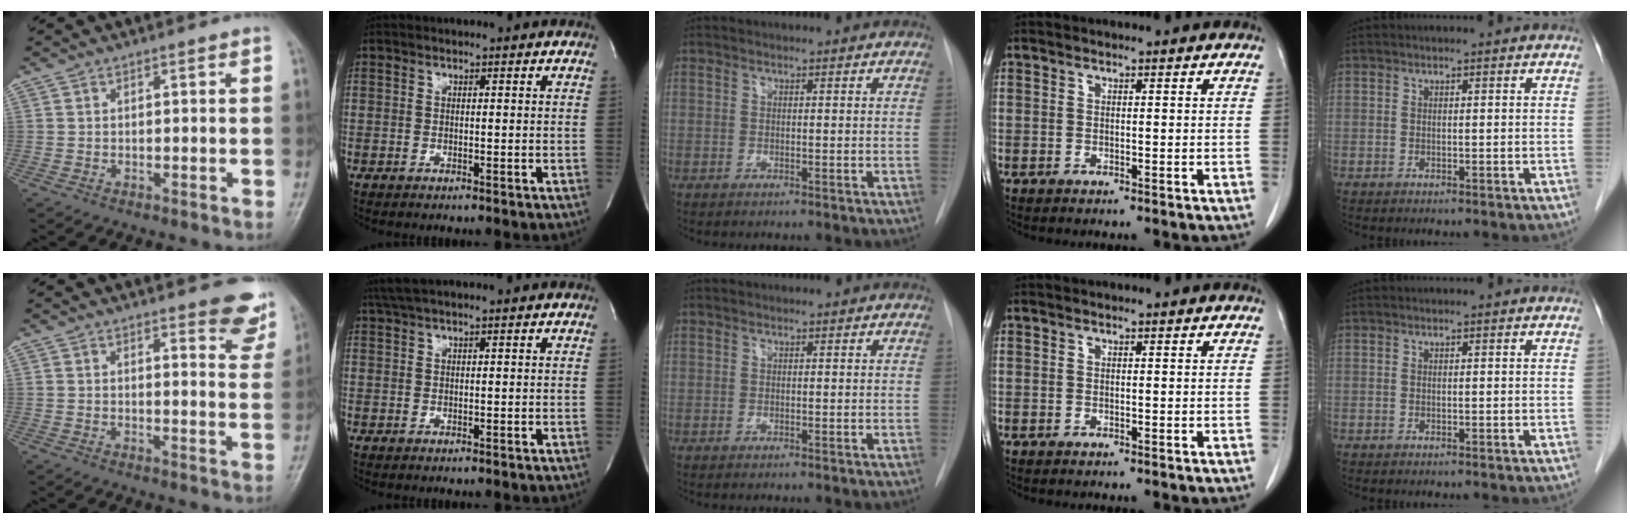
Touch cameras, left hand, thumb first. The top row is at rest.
{"thumb": {"total": 7.9, "force": [6.0, 2.5, 4.4], "torque": [-0.019, -0.037, 0.058]}, "index": {"total": 2.7, "force": [2.1, -0.2, 1.6], "torque": [-0.036, 0.020, 0.045]}, "middle": {"total": 0.6, "force": [0.5, 0.3, 0.0], "torque": [-0.001, -0.001, 0.006]}}